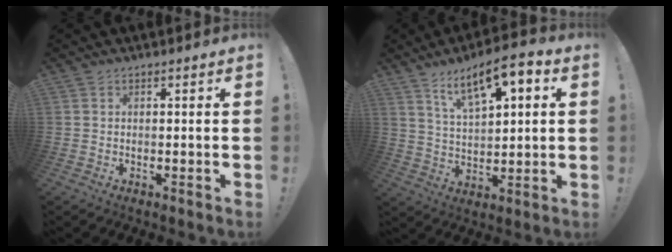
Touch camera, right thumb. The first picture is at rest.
{"total": 11.8, "force": [6.4, 4.3, 9.0], "torque": [-0.149, -0.025, 0.106]}